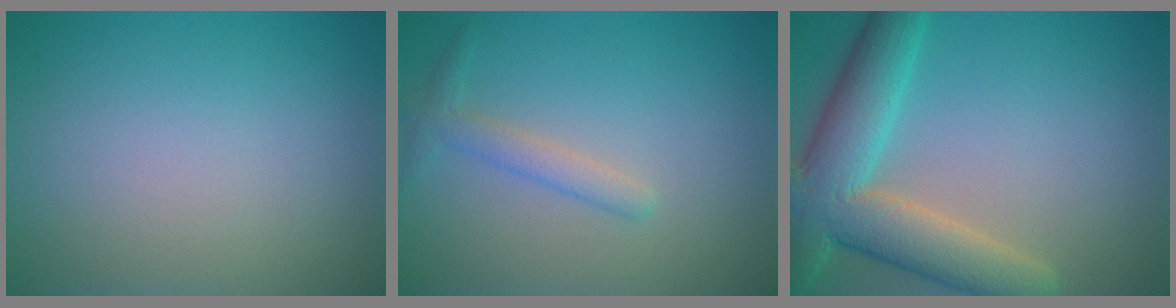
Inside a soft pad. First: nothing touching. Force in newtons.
{"total": 1.8, "press": 1.8, "slide": 0.1}
{"total": 8.9, "press": 8.8, "slide": 0.8}